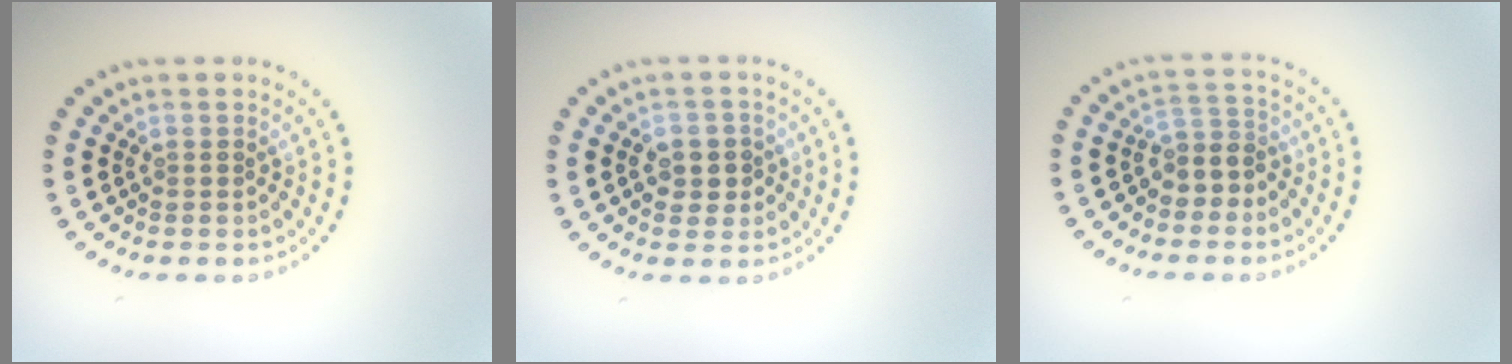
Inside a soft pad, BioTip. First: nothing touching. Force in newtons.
{"total": 1.9, "press": 1.8, "slide": 0.2}
{"total": 2.7, "press": 2.2, "slide": 1.5}